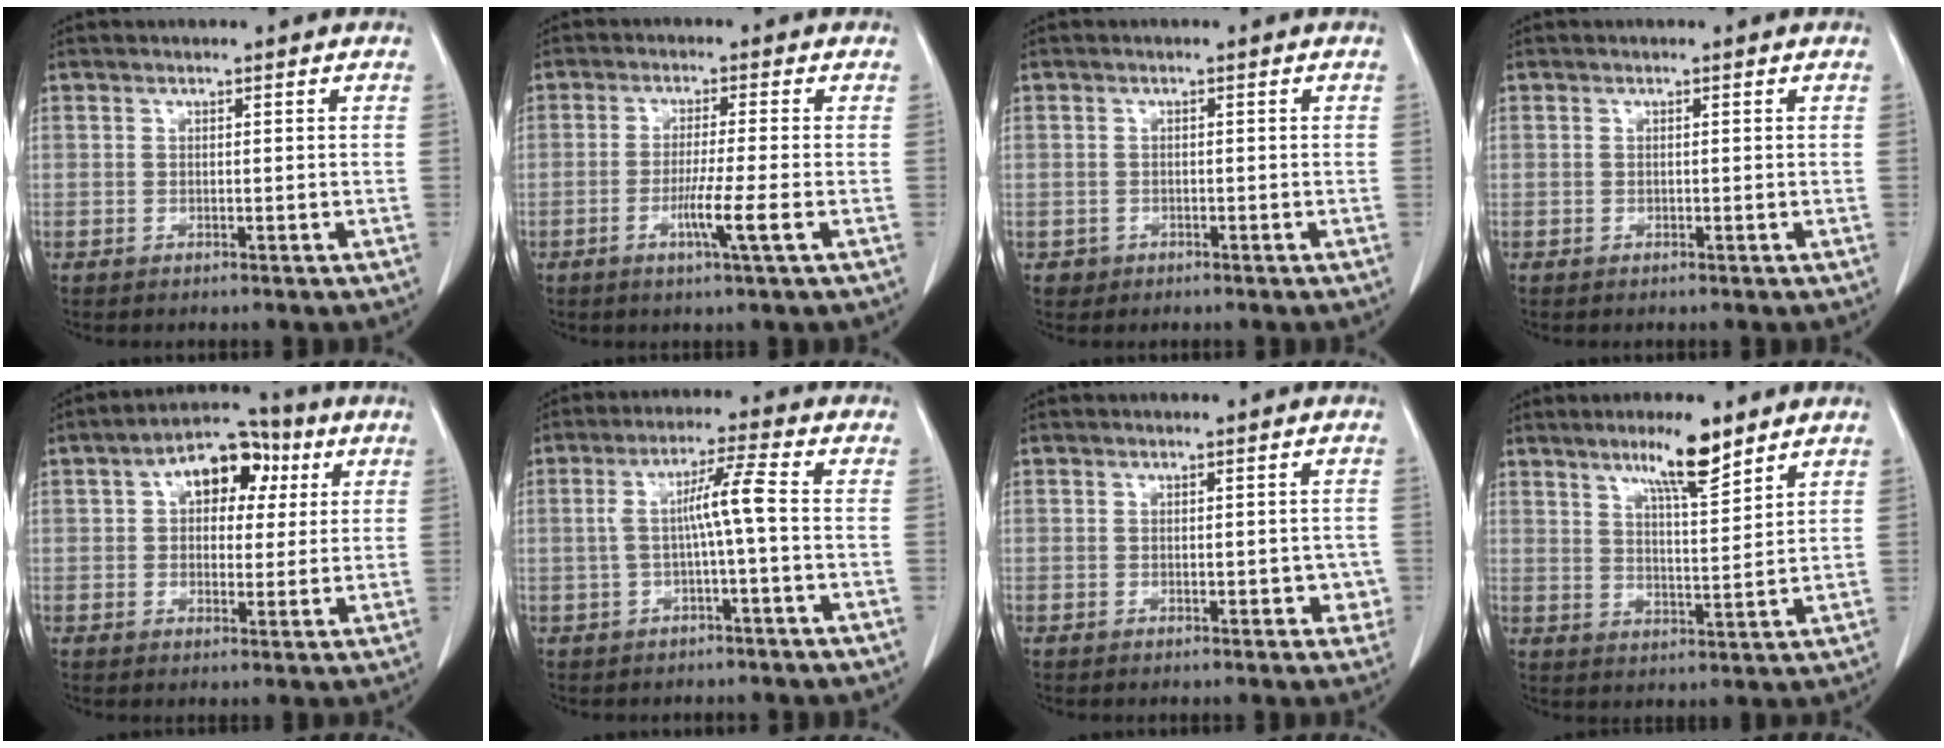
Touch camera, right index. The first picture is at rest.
{"total": 5.3, "force": [-1.9, -0.9, 4.9], "torque": [-0.087, -0.012, -0.036]}
{"total": 1.5, "force": [-0.7, 1.3, -0.1], "torque": [-0.001, 0.006, -0.011]}
{"total": 0.0}
{"total": 9.4, "force": [3.0, 5.5, 6.9], "torque": [-0.099, 0.035, 0.041]}
{"total": 5.8, "force": [-0.3, -0.4, 5.8], "torque": [-0.108, 0.020, -0.004]}
{"total": 2.9, "force": [-0.5, 1.8, 2.2], "torque": [-0.013, 0.008, -0.002]}
{"total": 8.1, "force": [5.8, 0.8, 5.7], "torque": [-0.098, -0.003, 0.098]}